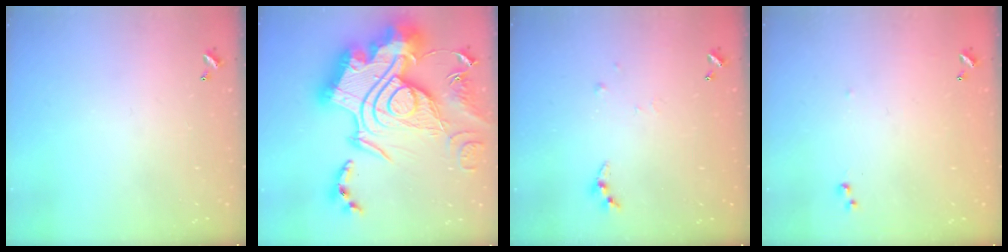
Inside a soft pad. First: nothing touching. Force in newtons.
{"total": 0.7, "press": 0.7, "slide": 0.1}
{"total": 4.9, "press": 4.9, "slide": 0.4}
{"total": 5.4, "press": 5.4, "slide": 0.6}